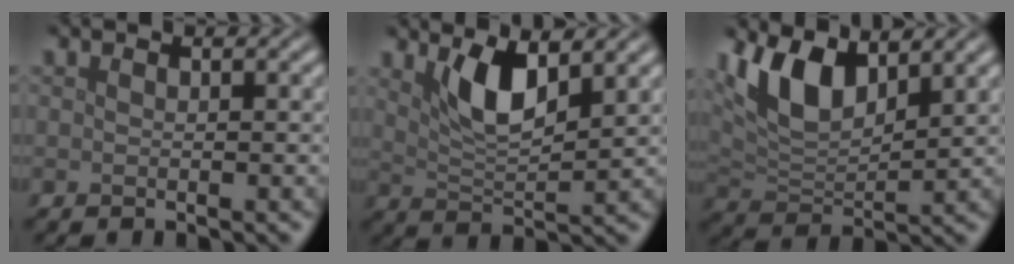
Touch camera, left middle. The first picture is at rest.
{"total": 4.4, "force": [2.4, 1.4, 3.5], "torque": [-0.071, -0.007, 0.047]}
{"total": 6.9, "force": [3.8, 3.2, 4.8], "torque": [-0.101, 0.001, 0.068]}